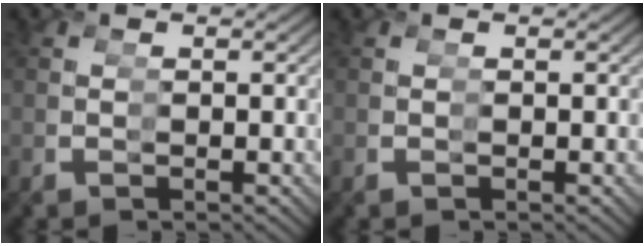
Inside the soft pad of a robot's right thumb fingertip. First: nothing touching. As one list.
[{"total": 0.0}]